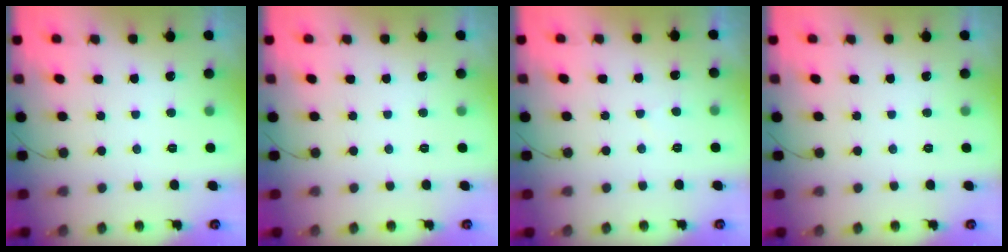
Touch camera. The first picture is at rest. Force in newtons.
{"total": 0.0}
{"total": 1.7, "press": 1.6, "slide": 0.4}
{"total": 0.0}